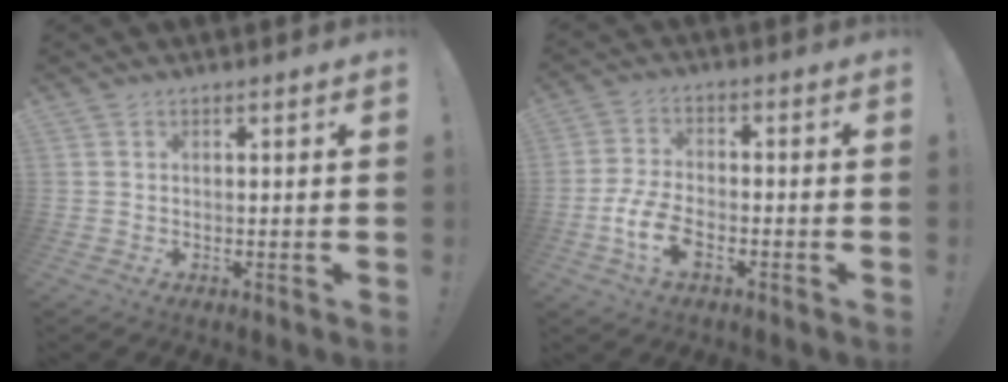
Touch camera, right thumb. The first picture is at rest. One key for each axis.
{"total": 9.6, "fx": -4.2, "fy": 5.1, "fz": 7.0, "tx": -0.157, "ty": 0.006, "tz": -0.073}